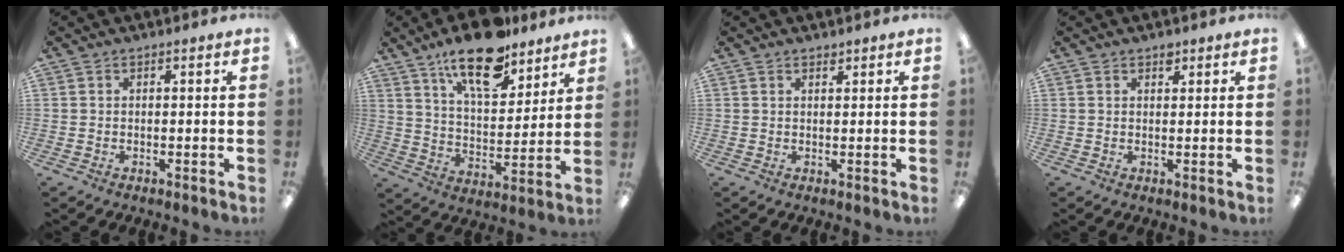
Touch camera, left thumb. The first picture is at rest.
{"total": 17.4, "force": [12.9, 6.8, 9.5], "torque": [-0.155, -0.069, 0.221]}
{"total": 1.1, "force": [1.0, 0.3, 0.2], "torque": [-0.005, -0.002, 0.020]}
{"total": 1.7, "force": [1.3, 0.9, 0.7], "torque": [0.002, -0.006, 0.020]}